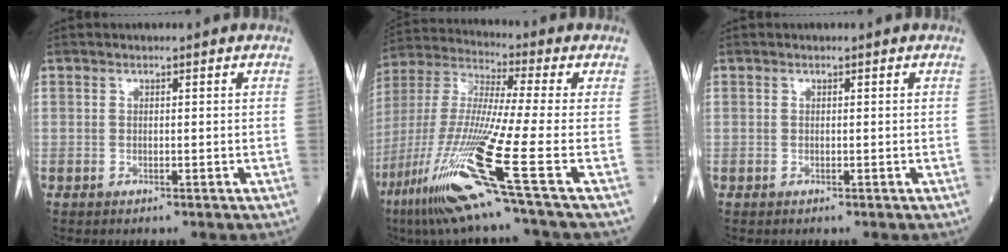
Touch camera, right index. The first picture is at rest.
{"total": 19.7, "force": [-10.0, -1.5, 16.9], "torque": [-0.381, -0.053, -0.195]}
{"total": 0.0}